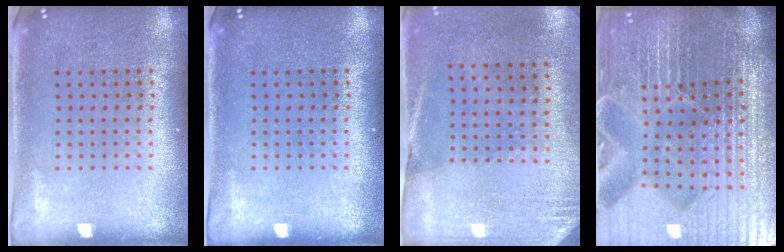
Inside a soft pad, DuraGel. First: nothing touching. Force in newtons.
{"total": 0.0}
{"total": 2.6, "press": 2.3, "slide": 1.2}
{"total": 6.9, "press": 6.0, "slide": 3.3}